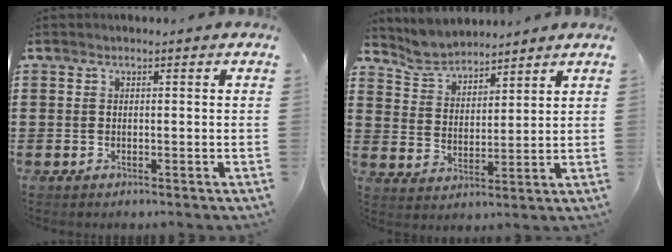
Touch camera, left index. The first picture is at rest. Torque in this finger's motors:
{"motor_torque": [0.85, -1.28, 0.11, 0.08]}